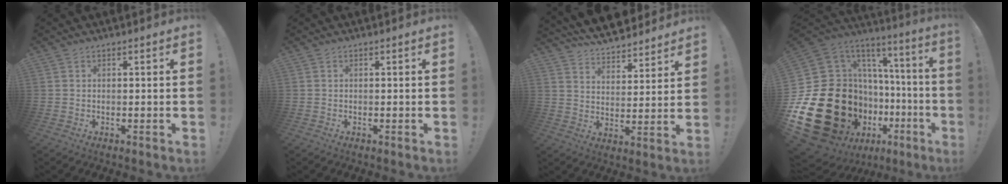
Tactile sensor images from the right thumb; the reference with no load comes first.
{"total": 0.0}
{"total": 8.9, "force": [8.2, 2.8, 2.0], "torque": [-0.043, -0.069, 0.152]}
{"total": 31.7, "force": [-8.7, 20.4, 22.7], "torque": [-0.394, -0.008, -0.050]}